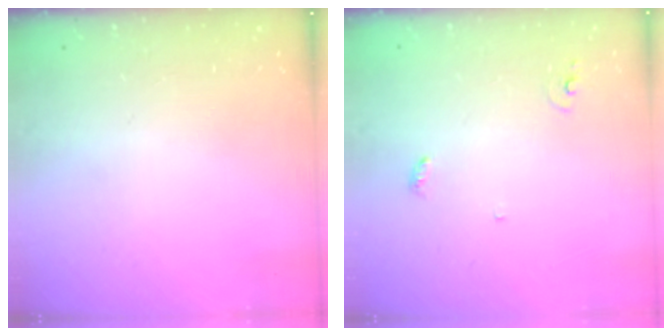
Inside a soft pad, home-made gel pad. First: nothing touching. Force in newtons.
{"total": 3.4, "press": 3.4, "slide": 0.2}